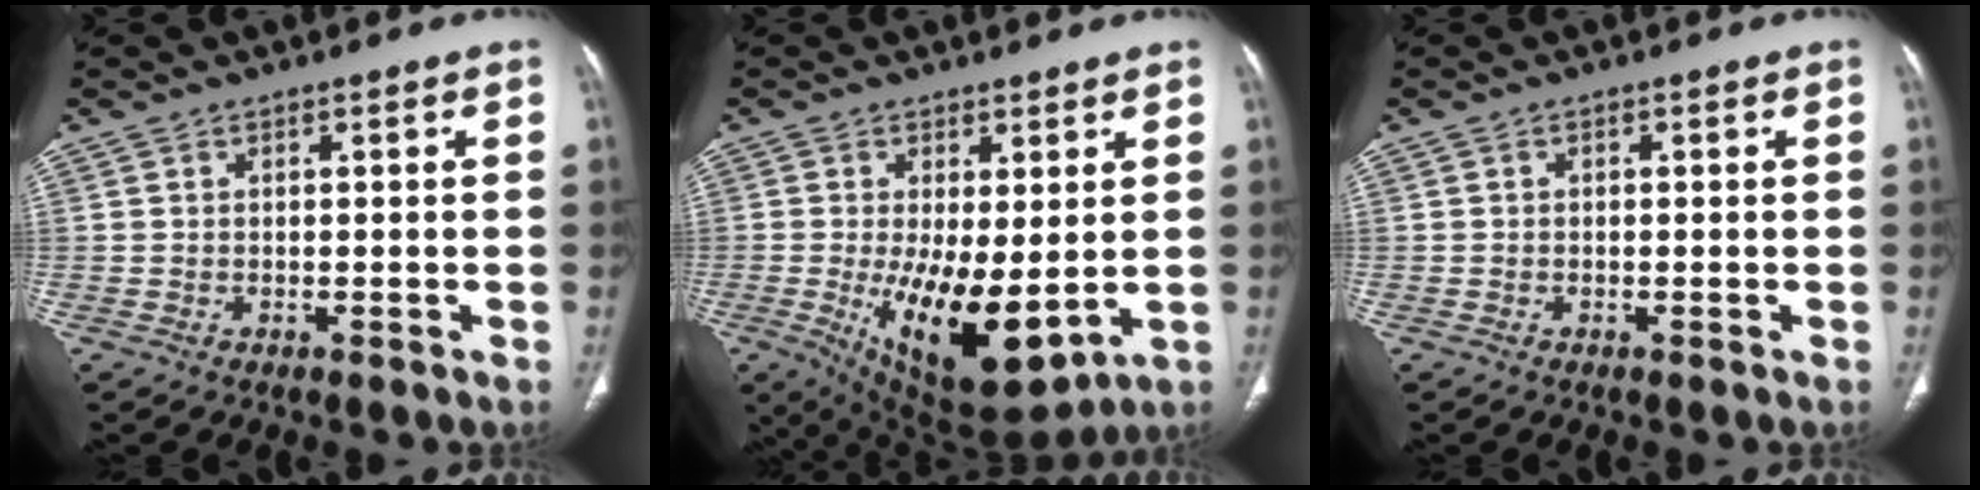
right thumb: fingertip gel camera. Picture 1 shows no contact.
{"total": 15.0, "force": [-1.7, 6.4, 13.4], "torque": [-0.215, -0.033, -0.005]}
{"total": 0.0}